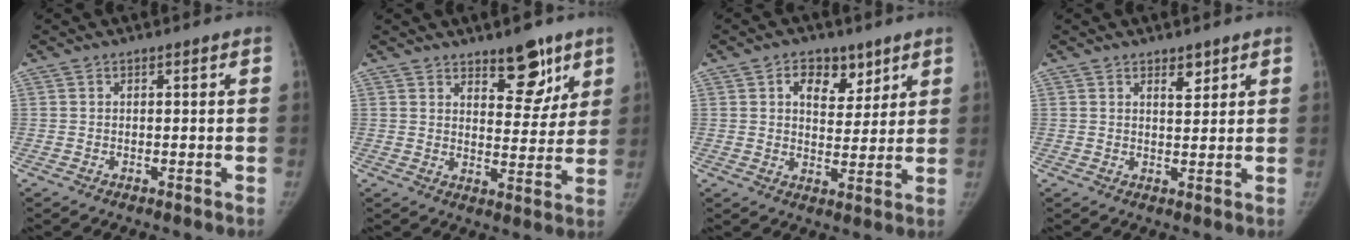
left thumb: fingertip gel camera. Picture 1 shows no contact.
{"total": 9.0, "force": [6.0, 4.2, 5.2], "torque": [-0.032, -0.041, 0.090]}
{"total": 7.6, "force": [4.0, 5.1, 4.0], "torque": [-0.027, -0.018, 0.060]}
{"total": 2.5, "force": [1.7, 1.2, 1.4], "torque": [-0.009, -0.013, 0.028]}